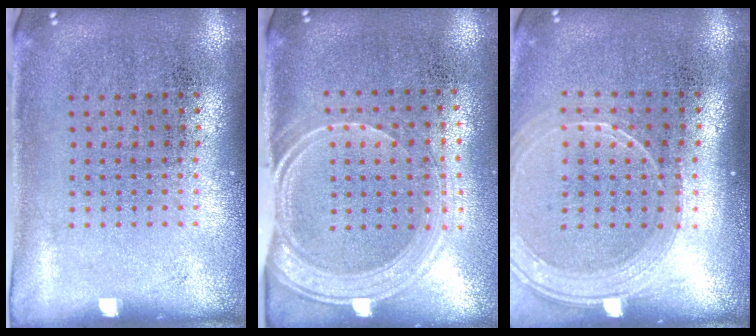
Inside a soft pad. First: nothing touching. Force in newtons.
{"total": 1.9, "press": 1.7, "slide": 0.9}
{"total": 1.9, "press": 1.8, "slide": 0.8}